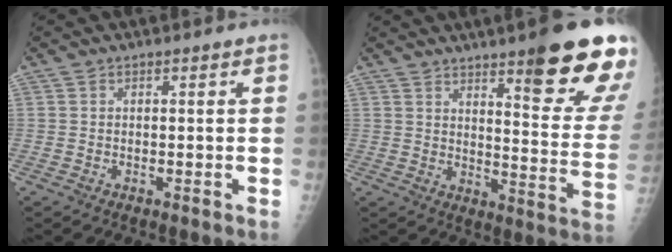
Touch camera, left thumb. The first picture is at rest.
{"total": 20.0, "force": [12.4, 3.2, 15.4], "torque": [-0.173, -0.068, 0.167]}